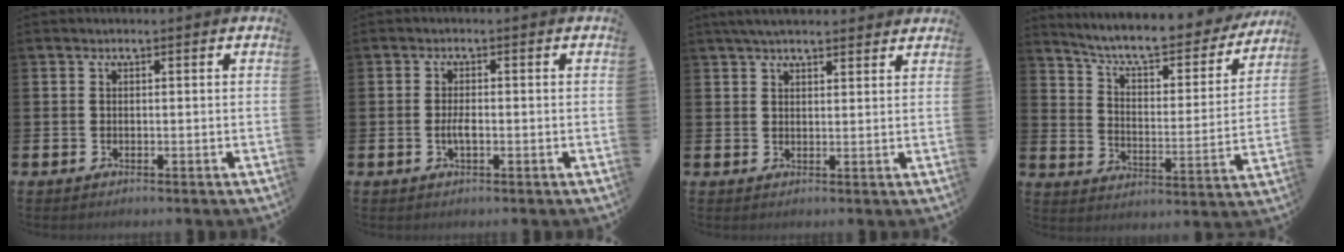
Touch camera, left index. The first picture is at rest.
{"total": 2.0, "force": [-0.4, 0.7, 1.9], "torque": [-0.035, 0.001, -0.009]}
{"total": 3.8, "force": [3.4, 0.9, 1.3], "torque": [-0.028, -0.008, 0.063]}
{"total": 8.2, "force": [7.4, 1.8, 2.9], "torque": [-0.086, -0.054, 0.123]}